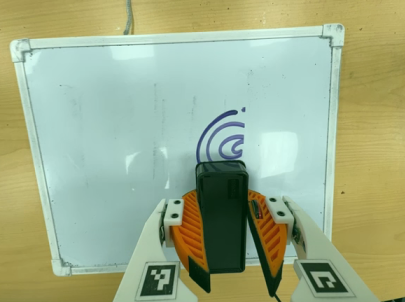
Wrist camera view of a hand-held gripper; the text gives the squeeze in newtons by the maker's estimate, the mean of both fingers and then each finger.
{"total": 10.4, "left": 10.2, "right": 10.7}